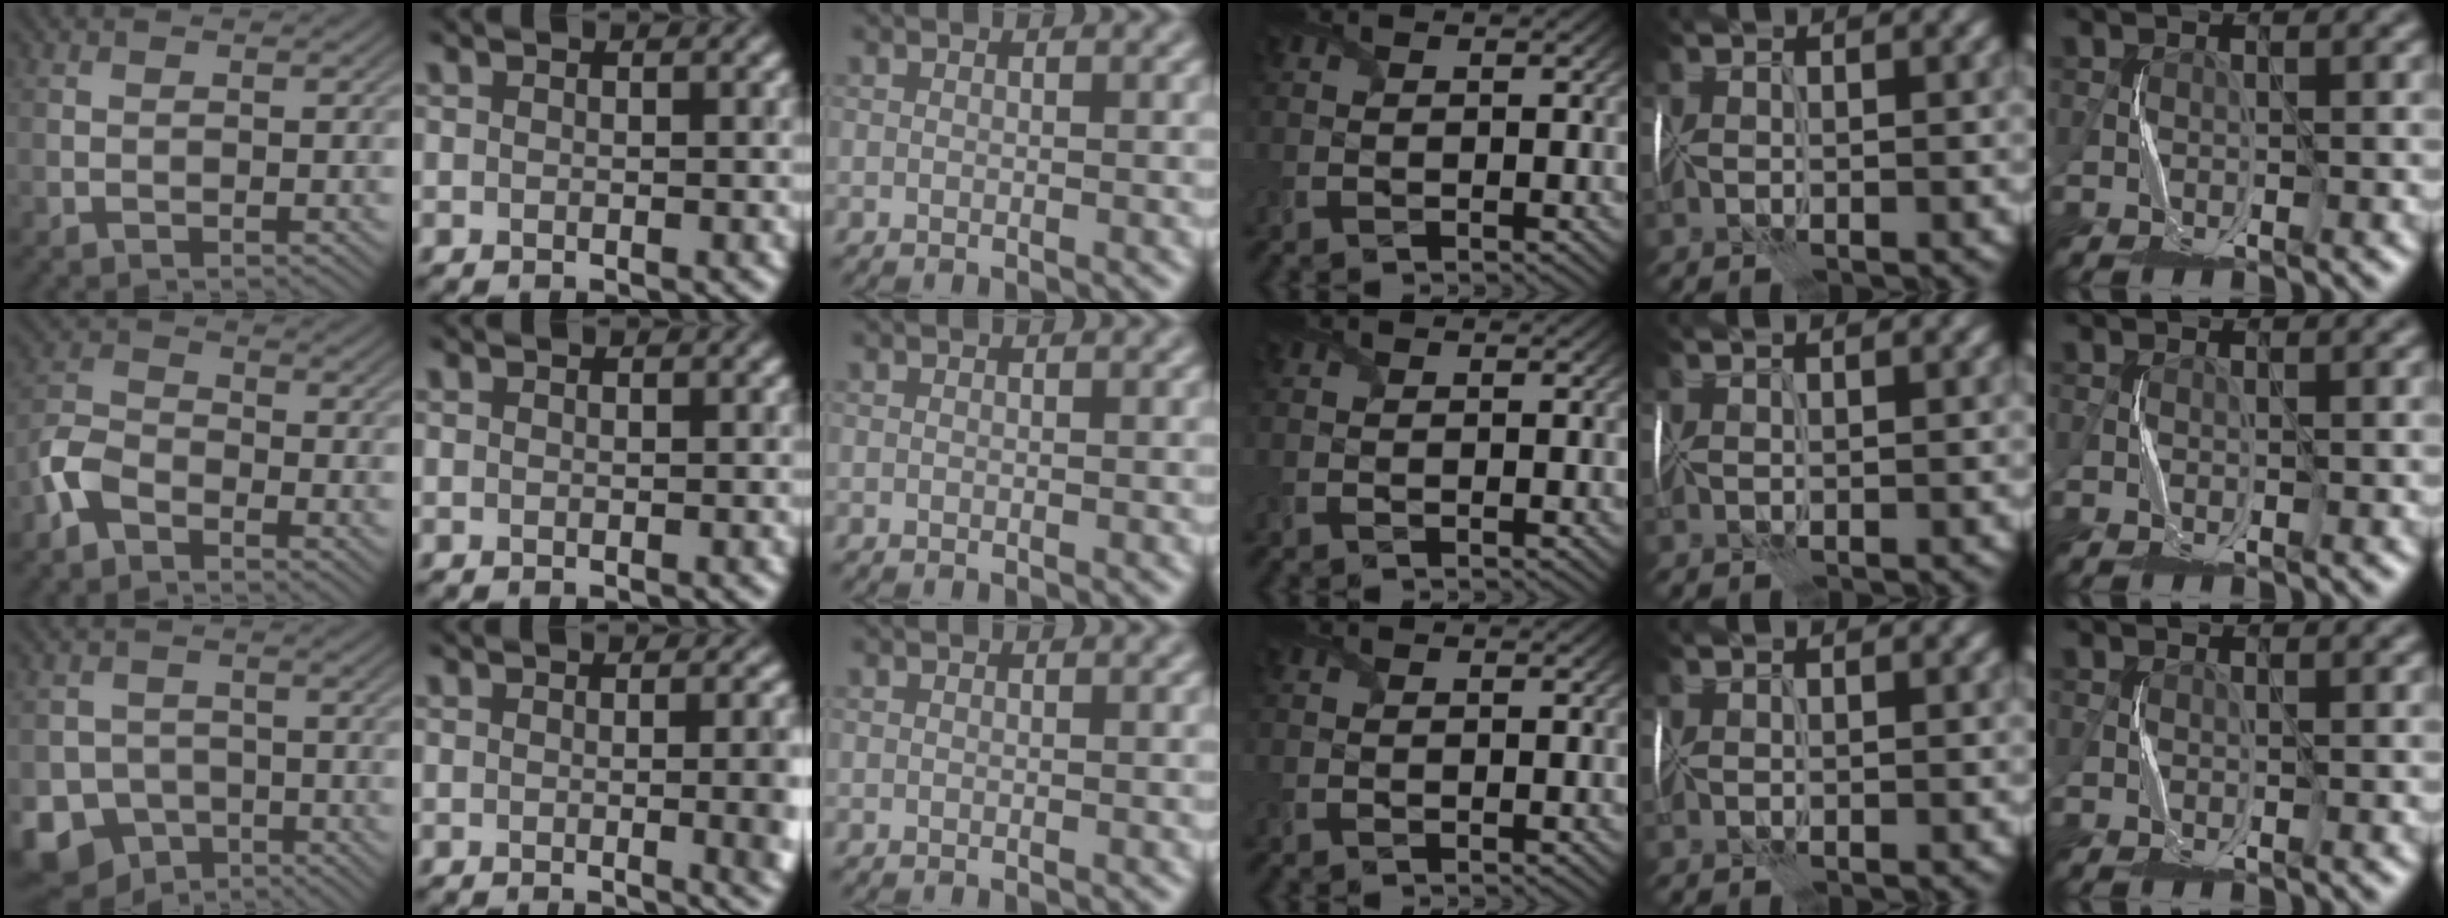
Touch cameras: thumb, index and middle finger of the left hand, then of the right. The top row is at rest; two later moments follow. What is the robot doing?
{"motion": "fold", "object": "tissue"}